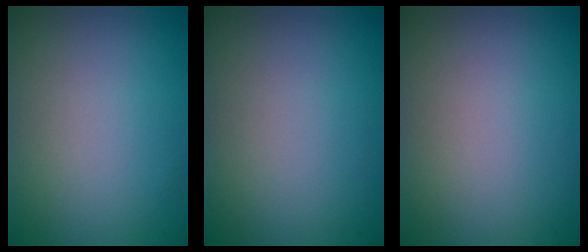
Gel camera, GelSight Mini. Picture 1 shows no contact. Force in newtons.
{"total": 0.0}
{"total": 0.0}